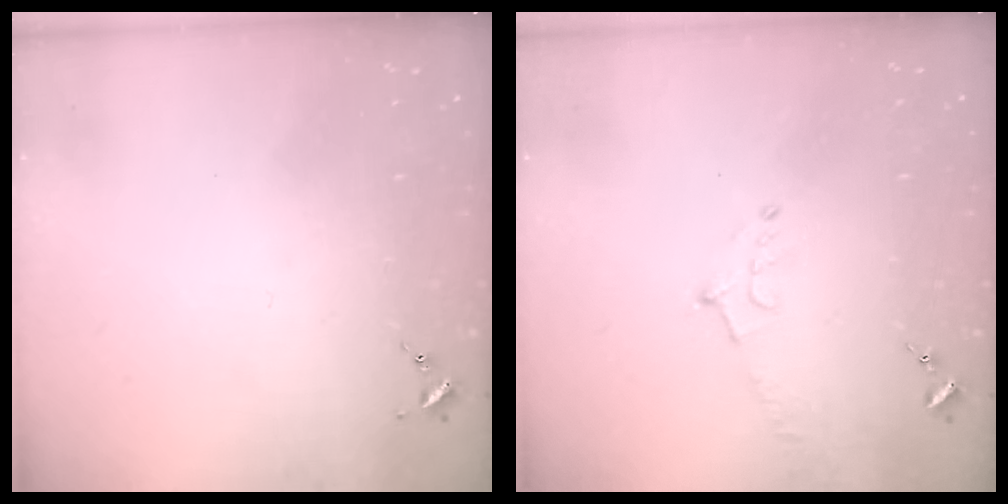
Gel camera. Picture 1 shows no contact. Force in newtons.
{"total": 5.6, "press": 5.5, "slide": 1.0}